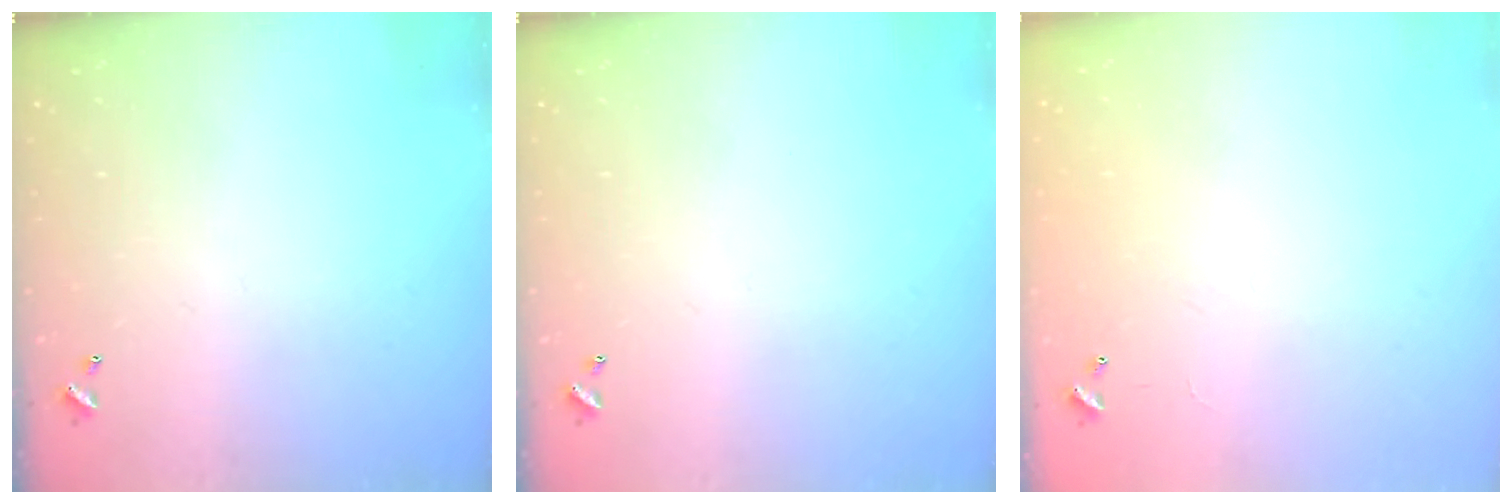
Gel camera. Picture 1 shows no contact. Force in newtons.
{"total": 0.0}
{"total": 8.1, "press": 8.0, "slide": 0.8}